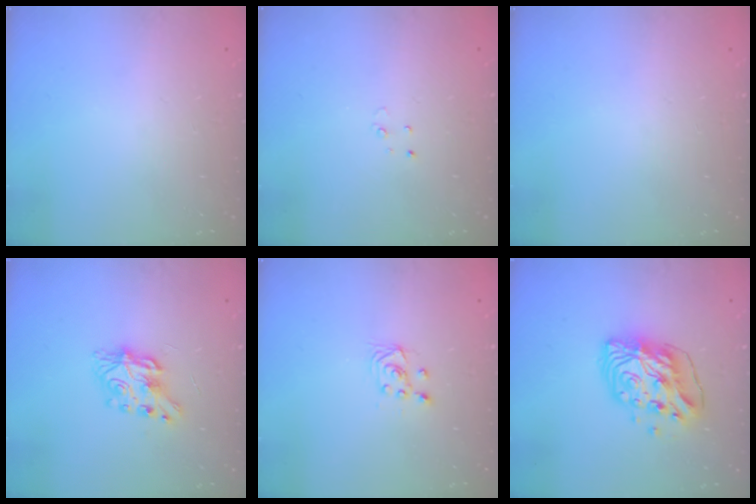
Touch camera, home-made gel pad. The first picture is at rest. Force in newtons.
{"total": 2.3, "press": 2.3, "slide": 0.2}
{"total": 0.0}
{"total": 7.9, "press": 7.9, "slide": 0.3}
{"total": 2.9, "press": 2.7, "slide": 1.0}
{"total": 12.2, "press": 12.1, "slide": 1.2}